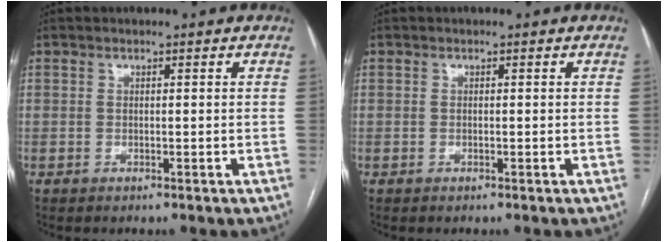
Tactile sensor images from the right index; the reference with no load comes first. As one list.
[{"total": 0.0}]